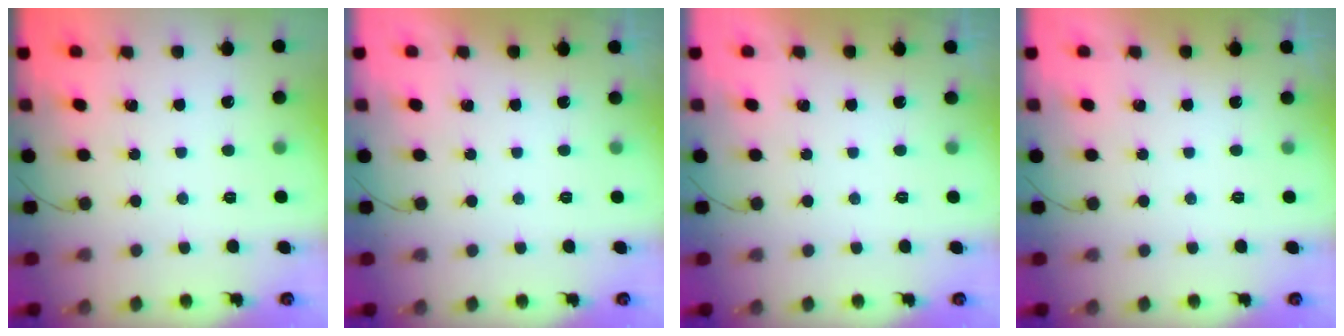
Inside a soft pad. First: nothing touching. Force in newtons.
{"total": 0.0}
{"total": 0.0}
{"total": 0.0}